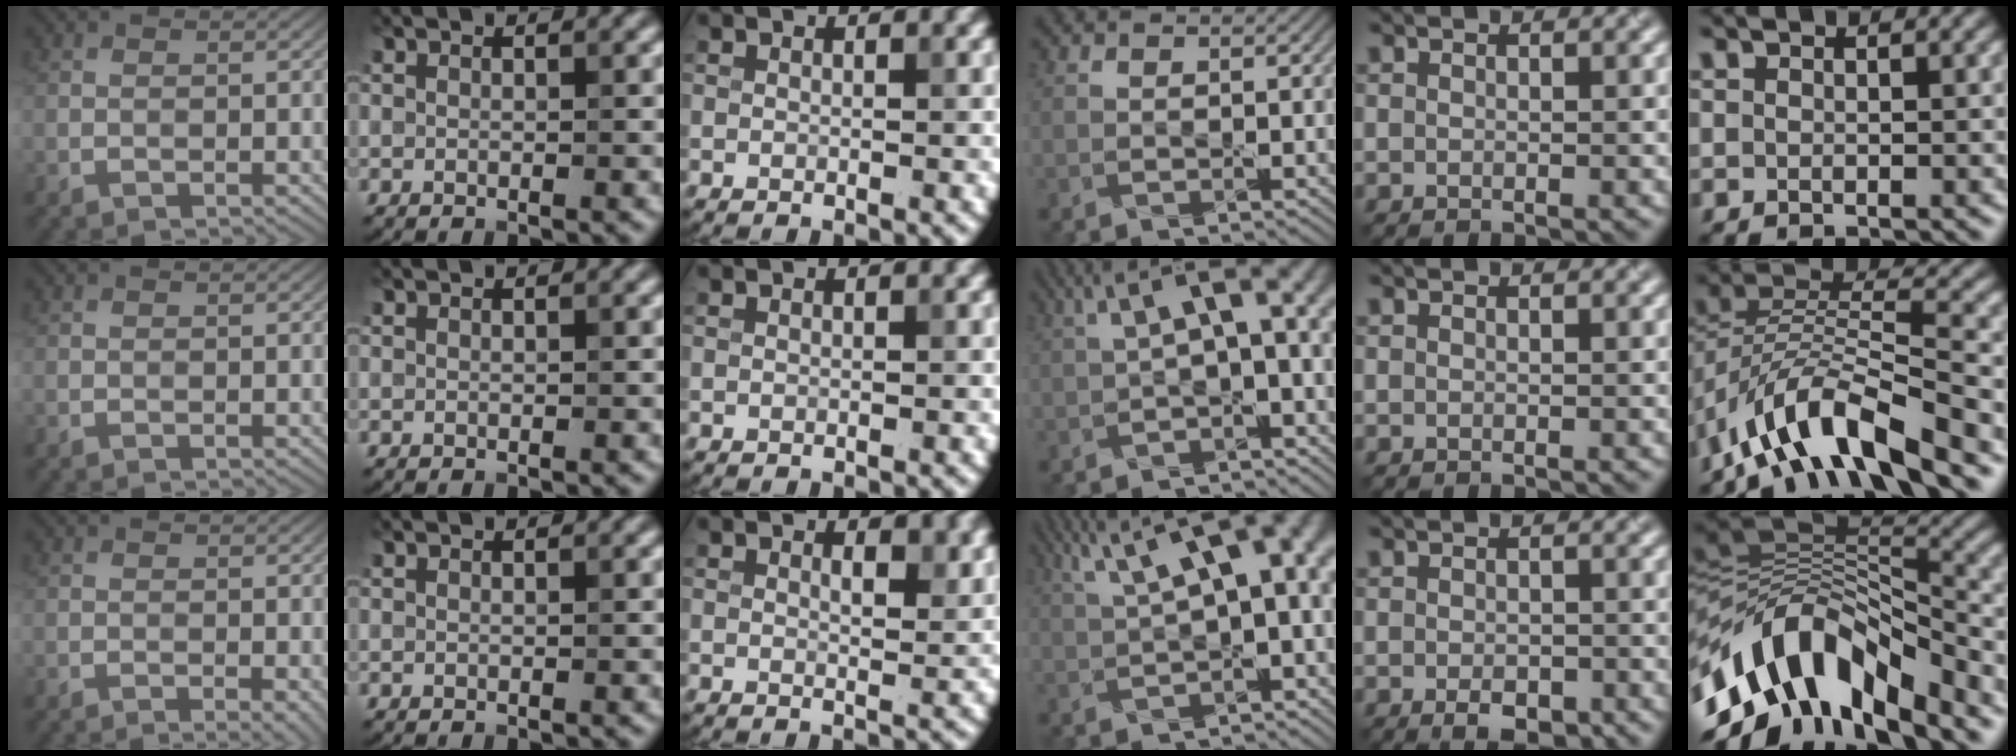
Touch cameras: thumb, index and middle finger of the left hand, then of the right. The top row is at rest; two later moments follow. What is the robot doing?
{"motion": "pour", "object": "sugar"}